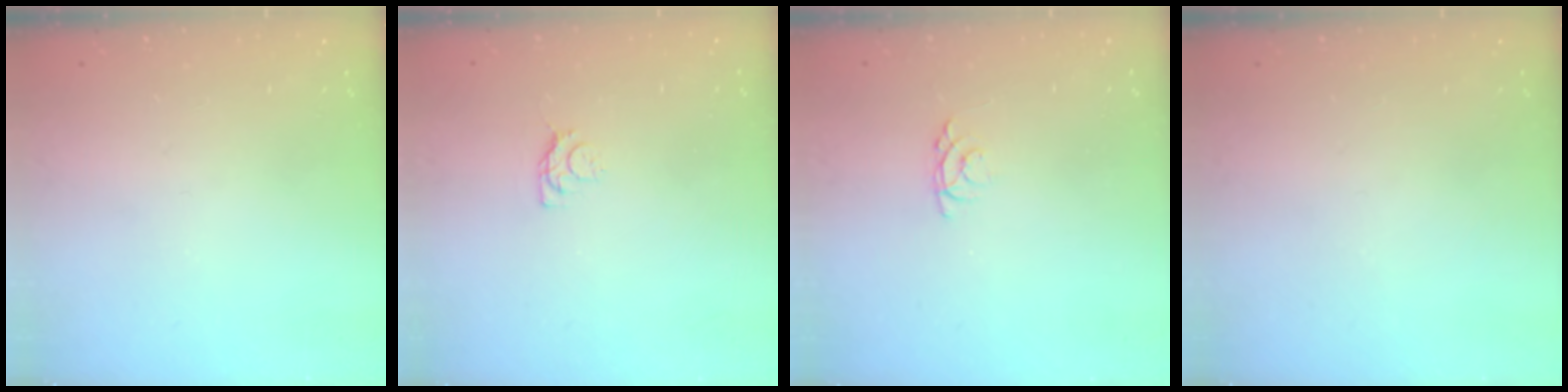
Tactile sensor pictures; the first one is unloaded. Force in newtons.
{"total": 3.4, "press": 3.4, "slide": 0.5}
{"total": 3.4, "press": 3.3, "slide": 0.5}
{"total": 0.0}